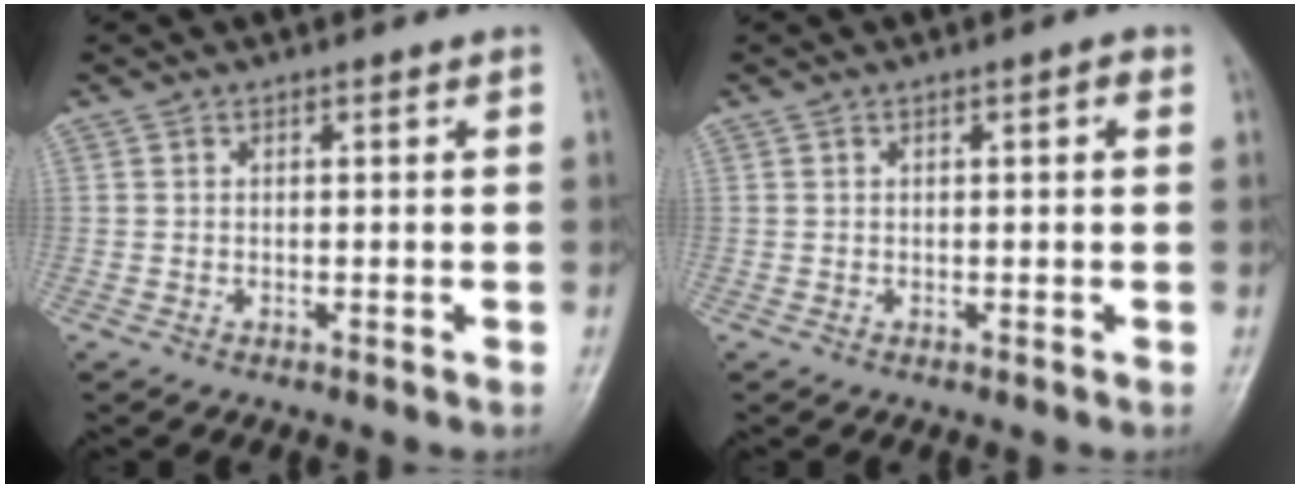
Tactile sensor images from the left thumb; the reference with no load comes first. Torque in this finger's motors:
{"motor_torque": [-0.25, 0.02, -0.21, -0.05, 0.04]}